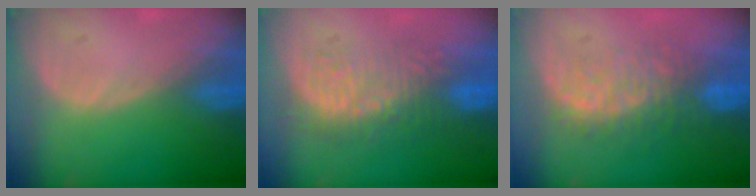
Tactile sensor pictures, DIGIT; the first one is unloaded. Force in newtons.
{"total": 8.9, "press": 8.7, "slide": 1.9}
{"total": 8.1, "press": 7.8, "slide": 2.2}